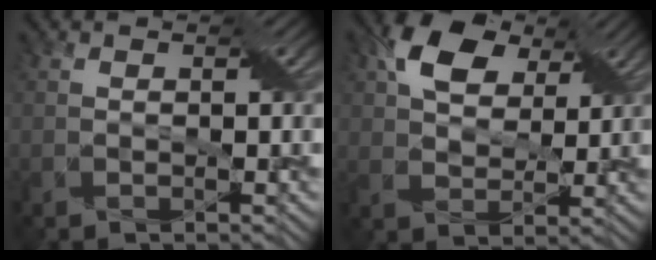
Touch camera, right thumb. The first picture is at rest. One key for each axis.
{"total": 8.2, "fx": 4.2, "fy": 5.3, "fz": 4.6, "tx": -0.105, "ty": 0.007, "tz": 0.071}